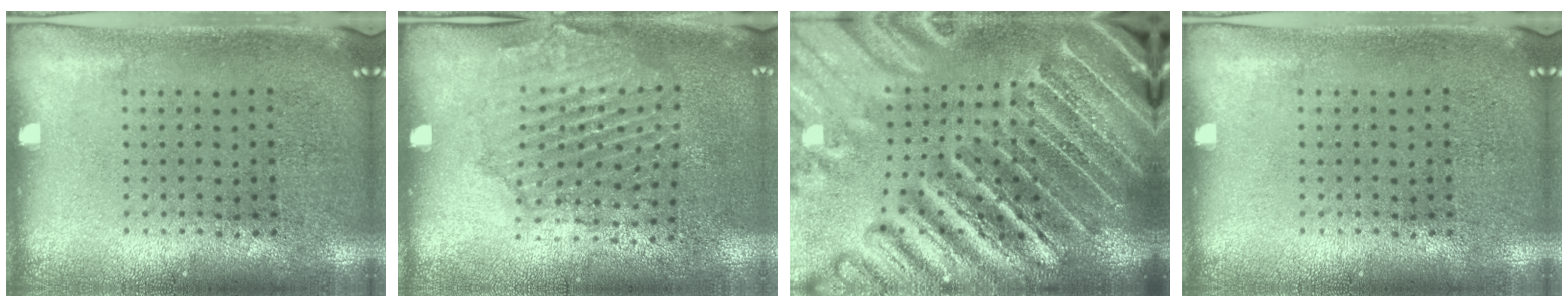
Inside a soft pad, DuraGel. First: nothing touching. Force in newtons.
{"total": 1.6, "press": 1.6, "slide": 0.4}
{"total": 5.1, "press": 4.5, "slide": 2.4}
{"total": 0.0}